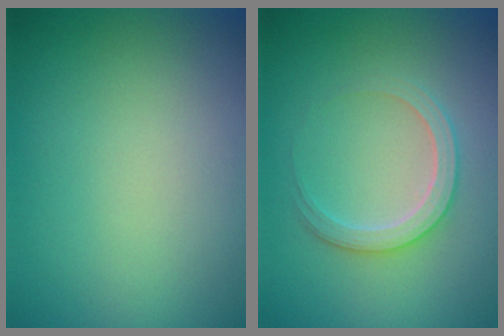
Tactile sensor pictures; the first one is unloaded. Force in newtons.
{"total": 2.8, "press": 2.7, "slide": 0.4}